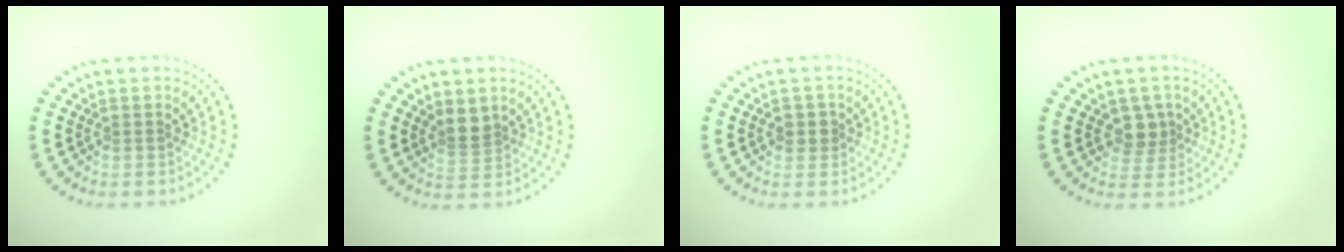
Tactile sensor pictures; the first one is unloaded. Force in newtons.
{"total": 1.9, "press": 1.6, "slide": 1.0}
{"total": 1.5, "press": 1.4, "slide": 0.6}
{"total": 2.0, "press": 1.7, "slide": 1.1}